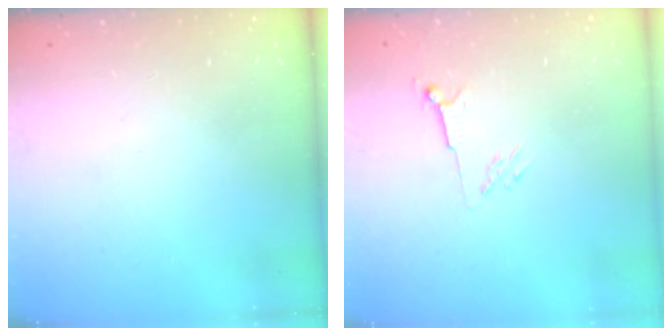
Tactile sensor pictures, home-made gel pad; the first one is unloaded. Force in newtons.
{"total": 4.5, "press": 4.4, "slide": 1.0}